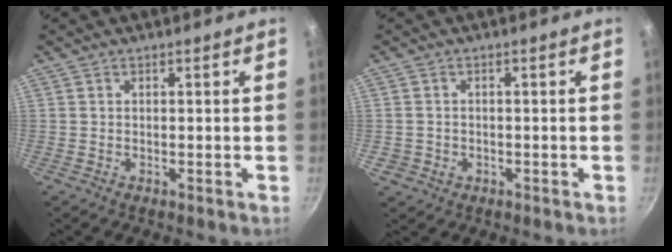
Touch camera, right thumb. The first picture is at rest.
{"total": 2.4, "force": [-0.6, 2.2, 0.9], "torque": [-0.013, 0.006, -0.002]}